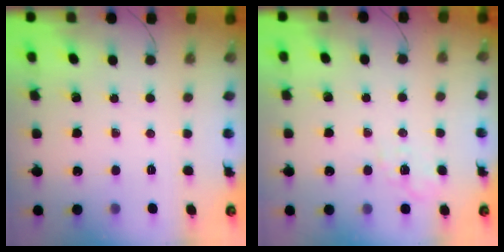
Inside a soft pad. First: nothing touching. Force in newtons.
{"total": 2.2, "press": 1.3, "slide": 1.8}